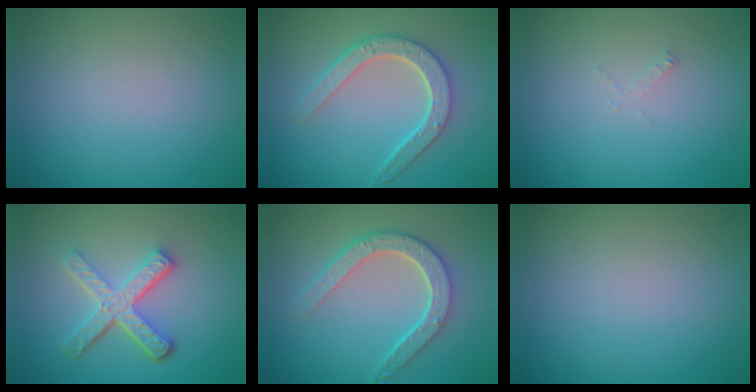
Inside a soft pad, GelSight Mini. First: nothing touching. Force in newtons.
{"total": 4.6, "press": 3.7, "slide": 2.7}
{"total": 0.5, "press": 0.5, "slide": 0.1}
{"total": 5.0, "press": 3.5, "slide": 3.6}
{"total": 4.6, "press": 3.7, "slide": 2.7}
{"total": 0.0}